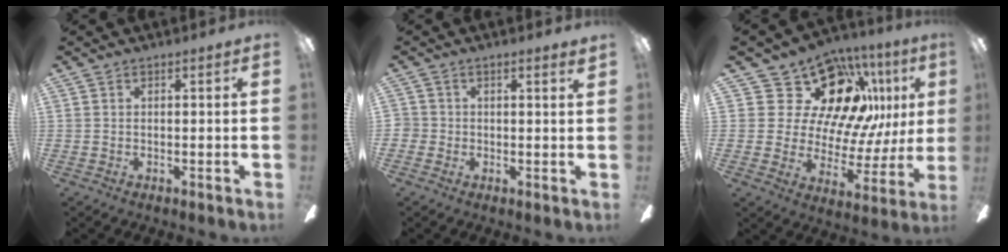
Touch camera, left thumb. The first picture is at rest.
{"total": 1.7, "force": [0.6, 1.4, 0.8], "torque": [-0.009, 0.003, 0.008]}
{"total": 20.6, "force": [11.3, 12.6, 11.7], "torque": [-0.214, -0.076, 0.220]}